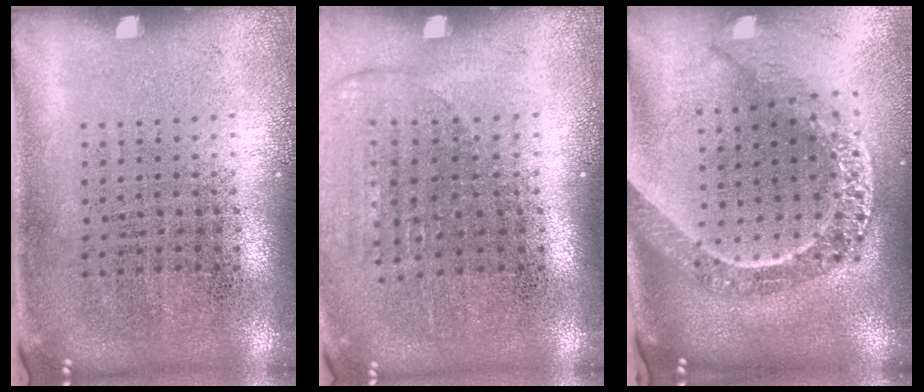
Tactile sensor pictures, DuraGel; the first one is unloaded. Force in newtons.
{"total": 1.4, "press": 1.2, "slide": 0.6}
{"total": 2.7, "press": 2.2, "slide": 1.6}